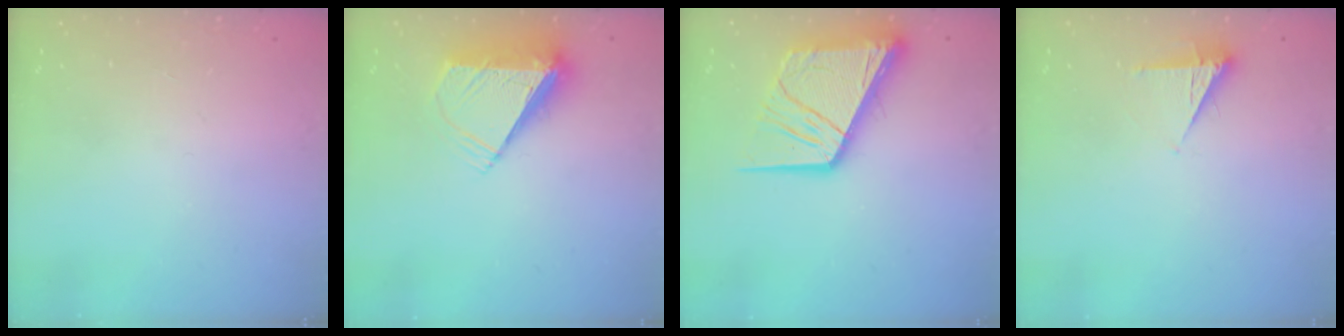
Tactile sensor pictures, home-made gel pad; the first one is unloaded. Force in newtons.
{"total": 9.3, "press": 9.2, "slide": 1.4}
{"total": 18.4, "press": 18.2, "slide": 2.3}
{"total": 4.9, "press": 4.9, "slide": 0.7}